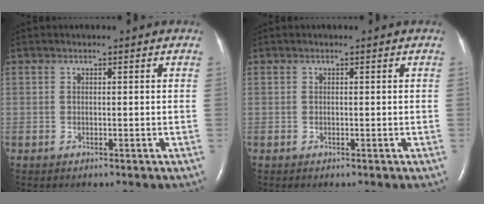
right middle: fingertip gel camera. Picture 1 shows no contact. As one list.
[{"total": 0.0}]